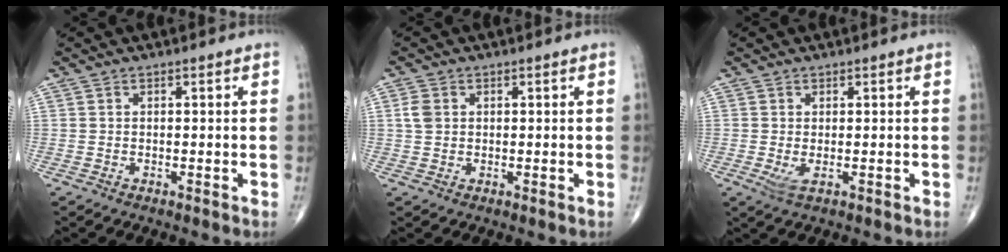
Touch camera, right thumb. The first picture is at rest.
{"total": 2.6, "force": [0.6, 2.1, 1.6], "torque": [-0.032, 0.004, 0.011]}
{"total": 2.0, "force": [-0.3, 0.7, 1.8], "torque": [-0.040, -0.007, -0.001]}